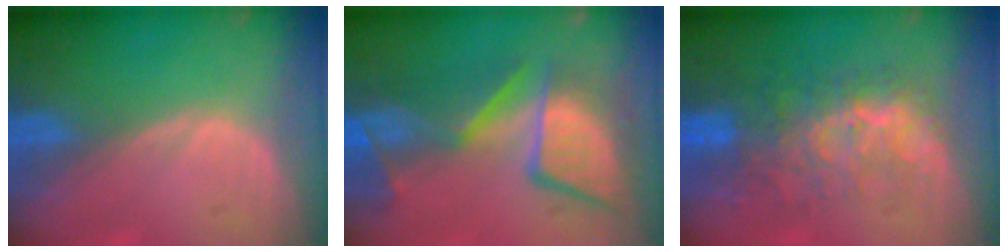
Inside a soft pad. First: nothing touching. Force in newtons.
{"total": 12.1, "press": 11.1, "slide": 4.9}
{"total": 9.1, "press": 8.5, "slide": 3.1}